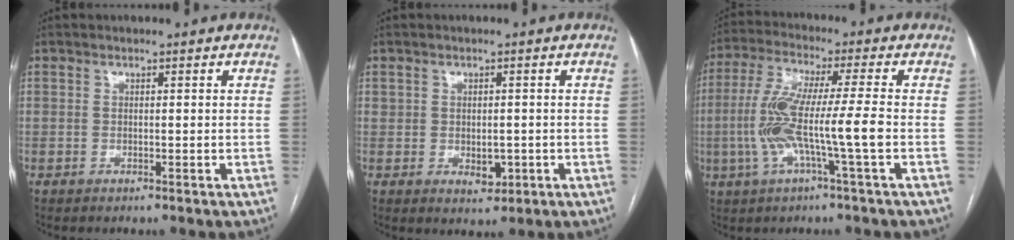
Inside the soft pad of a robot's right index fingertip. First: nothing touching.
{"total": 3.1, "force": [-0.5, 2.1, 2.2], "torque": [-0.029, 0.000, 0.003]}
{"total": 10.8, "force": [-2.3, -0.3, 10.5], "torque": [-0.218, 0.004, -0.049]}